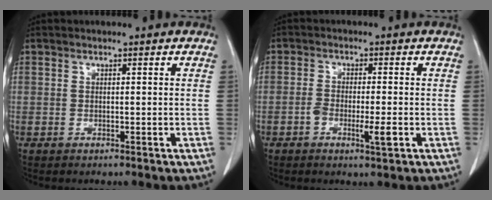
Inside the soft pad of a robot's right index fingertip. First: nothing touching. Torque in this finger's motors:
{"motor_torque": [0.12, -0.07, 0.10, 0.02]}